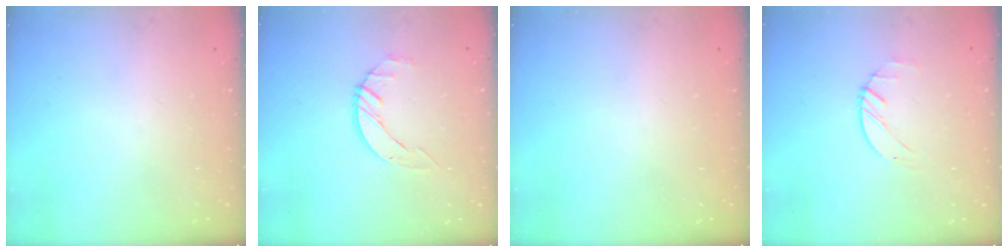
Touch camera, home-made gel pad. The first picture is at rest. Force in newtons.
{"total": 2.7, "press": 2.7, "slide": 0.3}
{"total": 0.0}
{"total": 1.2, "press": 1.2, "slide": 0.2}